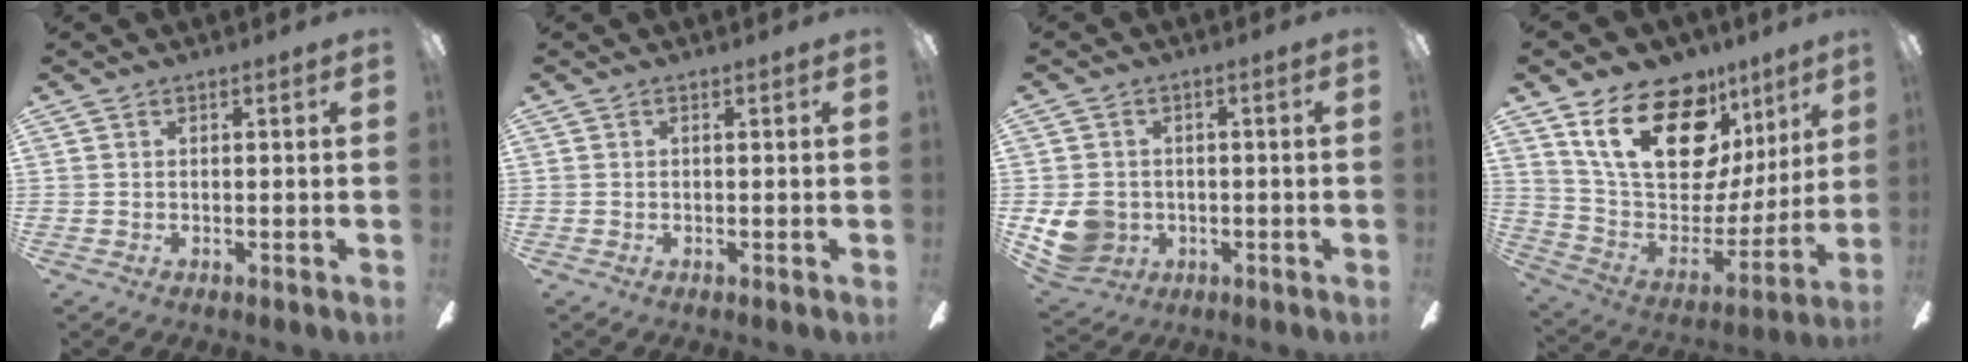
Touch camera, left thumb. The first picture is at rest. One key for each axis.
{"total": 0.0}
{"total": 8.5, "fx": -1.1, "fy": 7.6, "fz": 3.6, "tx": -0.085, "ty": 0.008, "tz": -0.017}
{"total": 24.4, "fx": 14.8, "fy": 13.1, "fz": 14.4, "tx": -0.242, "ty": -0.086, "tz": 0.272}